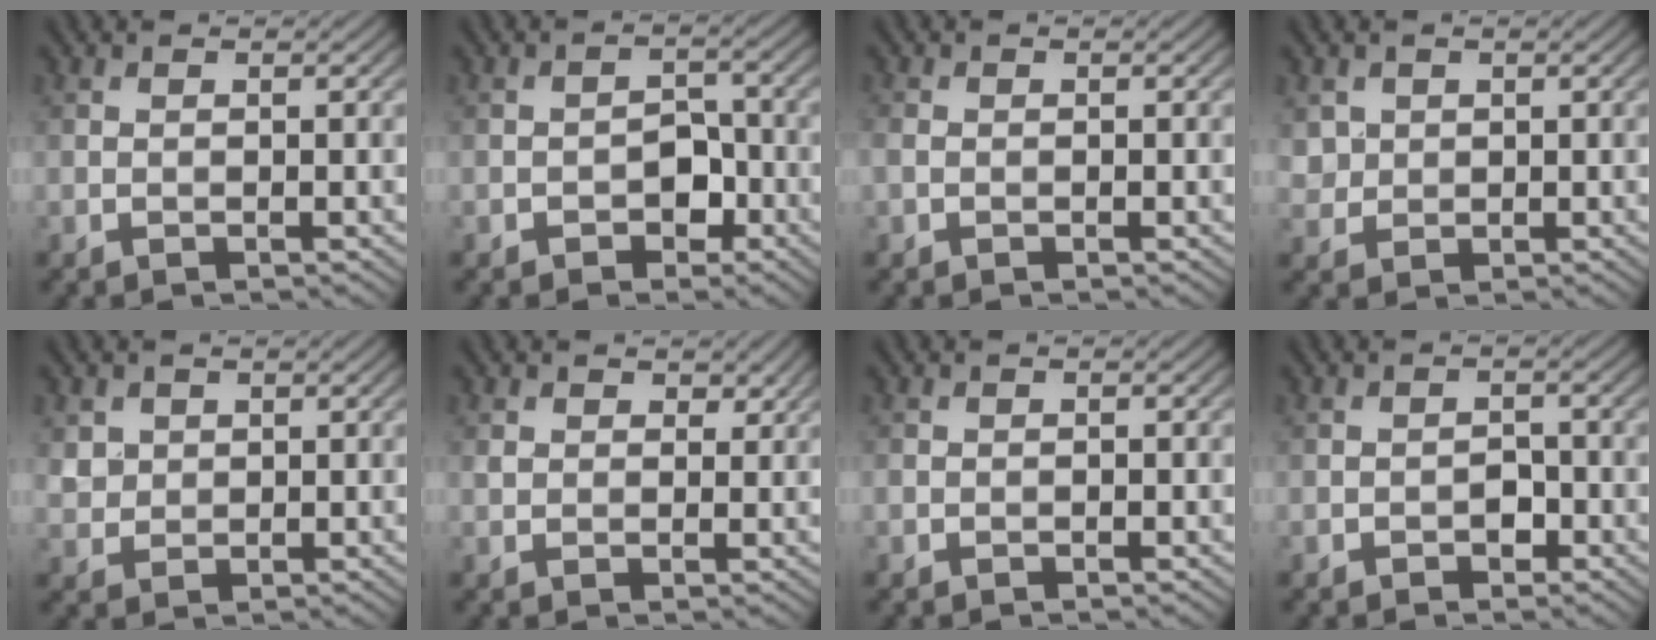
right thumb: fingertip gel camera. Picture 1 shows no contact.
{"total": 3.4, "force": [-1.6, 2.3, 2.0], "torque": [-0.025, 0.006, -0.025]}
{"total": 1.4, "force": [-0.3, 1.1, 0.8], "torque": [-0.023, 0.000, -0.010]}
{"total": 2.5, "force": [1.0, 2.2, 0.5], "torque": [-0.023, -0.008, 0.024]}
{"total": 2.7, "force": [1.1, 2.3, 0.7], "torque": [-0.029, -0.008, 0.027]}
{"total": 2.4, "force": [1.3, 1.9, 0.9], "torque": [-0.025, -0.003, 0.022]}
{"total": 0.8, "force": [-0.2, 0.6, 0.3], "torque": [-0.006, -0.004, -0.006]}
{"total": 1.9, "force": [-1.0, 1.2, 1.1], "torque": [-0.016, 0.004, -0.018]}